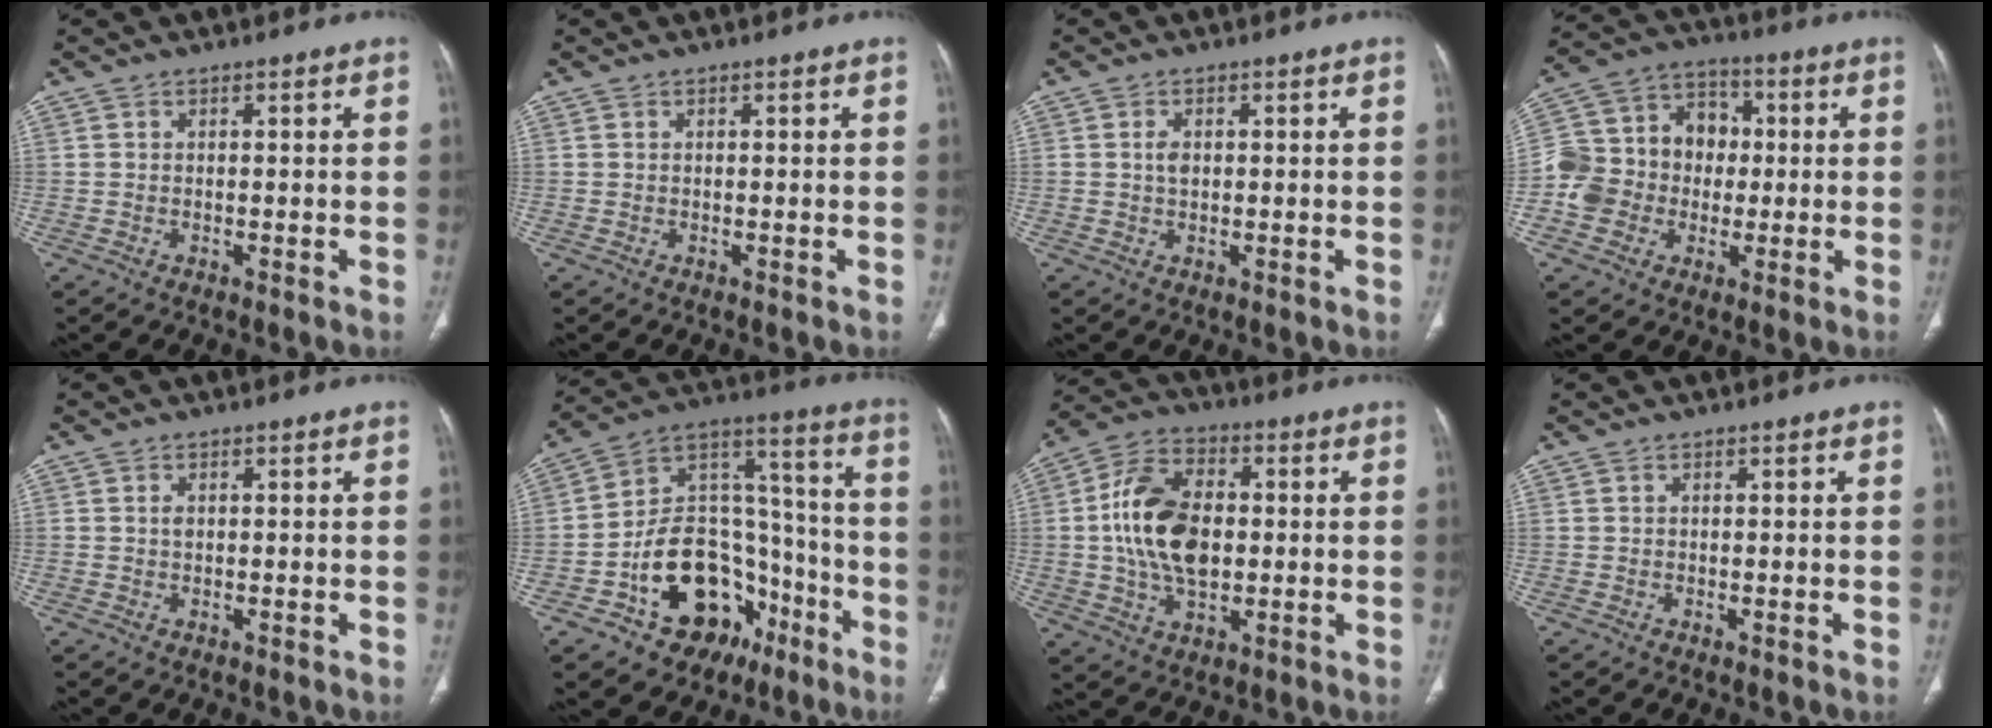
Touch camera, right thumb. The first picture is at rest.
{"total": 0.0}
{"total": 1.9, "force": [0.3, 1.3, 1.4], "torque": [-0.024, 0.001, 0.005]}
{"total": 14.5, "force": [-1.6, 12.8, 6.6], "torque": [-0.096, 0.043, -0.033]}
{"total": 0.9, "force": [0.2, 0.7, 0.6], "torque": [-0.010, 0.001, 0.003]}
{"total": 23.3, "force": [-10.3, 15.9, 13.6], "torque": [-0.165, 0.101, -0.153]}
{"total": 15.5, "force": [0.3, 9.7, 12.1], "torque": [-0.213, 0.017, 0.004]}
{"total": 0.0}